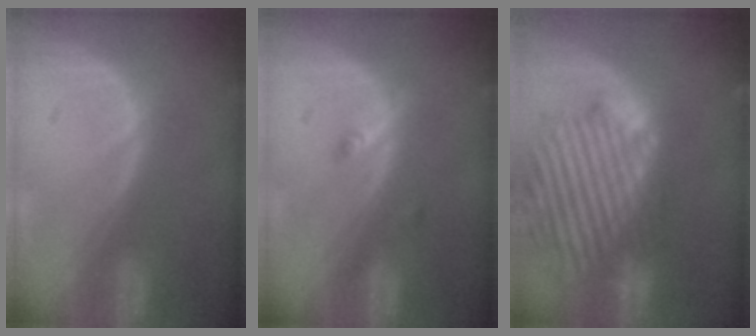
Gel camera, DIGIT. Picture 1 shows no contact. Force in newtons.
{"total": 2.4, "press": 2.0, "slide": 1.3}
{"total": 14.6, "press": 12.4, "slide": 7.6}